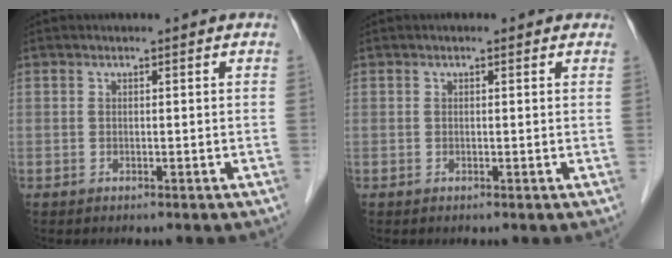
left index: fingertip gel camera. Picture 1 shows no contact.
{"total": 0.7, "force": [0.3, 0.5, 0.2], "torque": [0.000, 0.000, -0.005]}